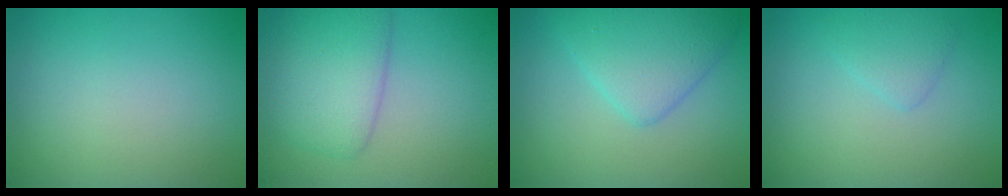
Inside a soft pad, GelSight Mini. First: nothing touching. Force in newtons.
{"total": 4.6, "press": 4.6, "slide": 0.1}
{"total": 4.4, "press": 4.4, "slide": 0.0}
{"total": 1.6, "press": 1.6, "slide": 0.1}